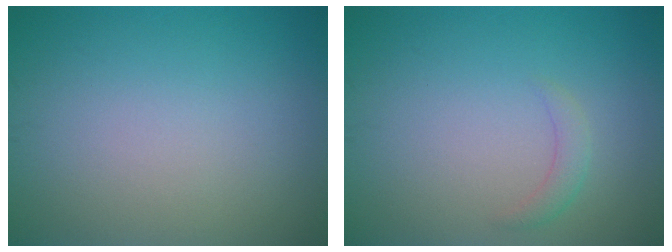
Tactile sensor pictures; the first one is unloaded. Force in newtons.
{"total": 1.3, "press": 1.3, "slide": 0.1}